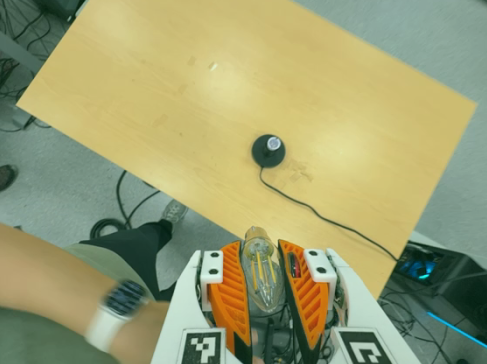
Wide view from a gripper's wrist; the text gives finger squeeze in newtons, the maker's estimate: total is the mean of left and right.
{"total": 19.3, "left": 21.2, "right": 17.4}